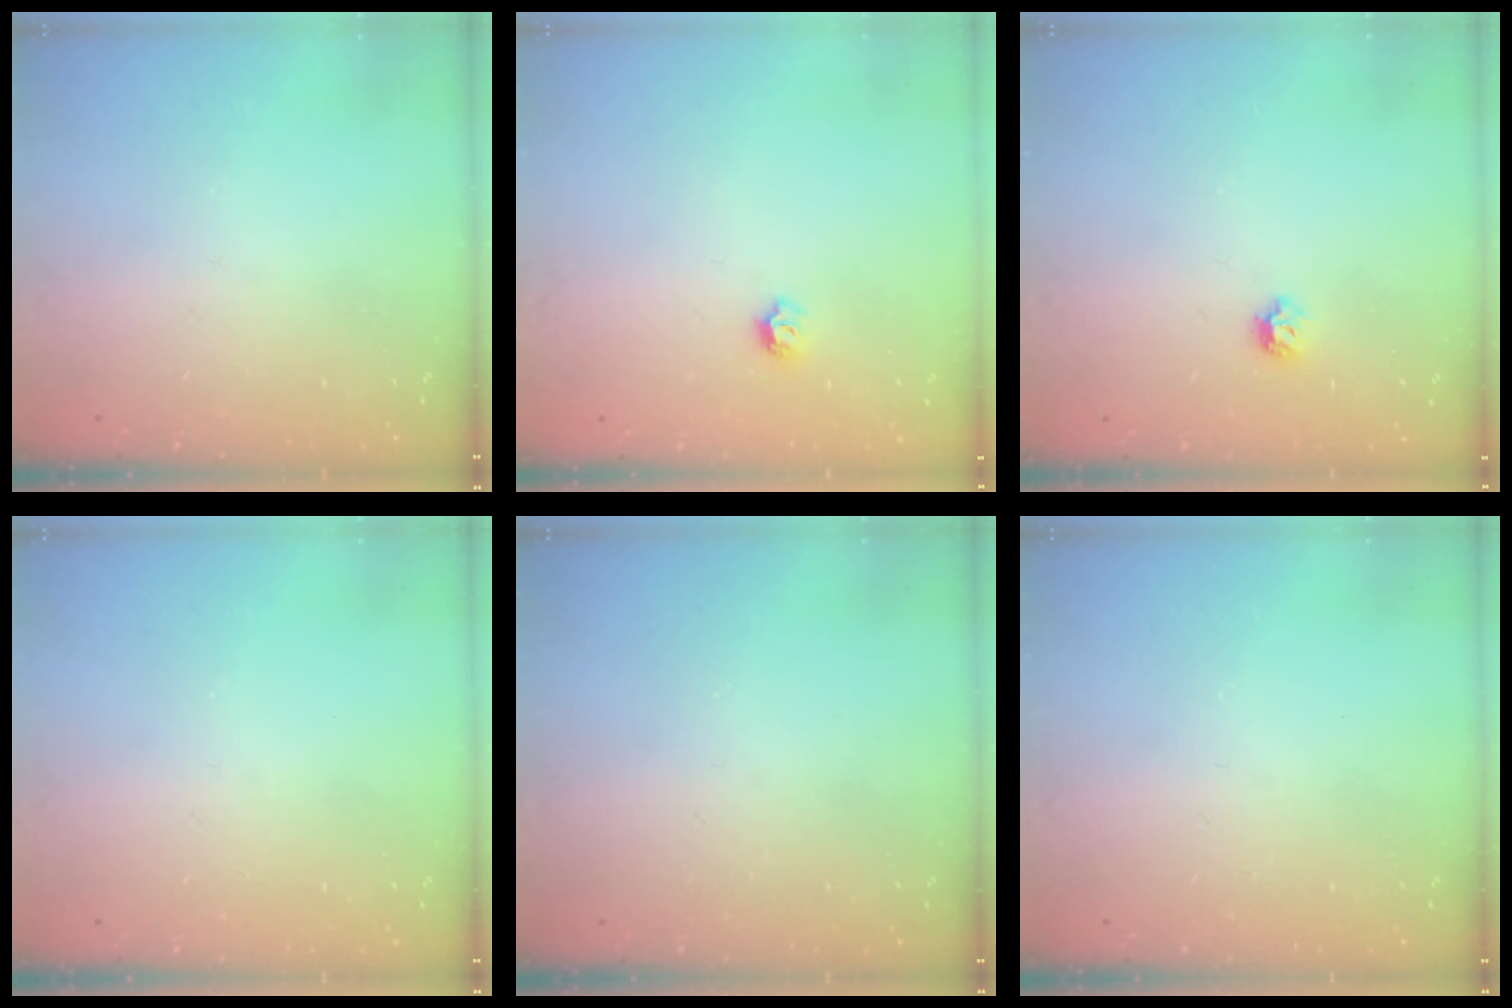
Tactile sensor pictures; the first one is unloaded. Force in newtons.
{"total": 5.5, "press": 5.5, "slide": 0.5}
{"total": 5.9, "press": 5.8, "slide": 0.9}
{"total": 0.0}
{"total": 0.0}
{"total": 0.0}